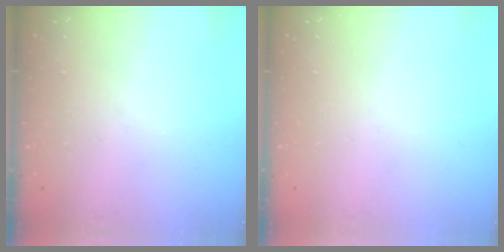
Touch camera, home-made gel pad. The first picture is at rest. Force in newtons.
{"total": 0.0}